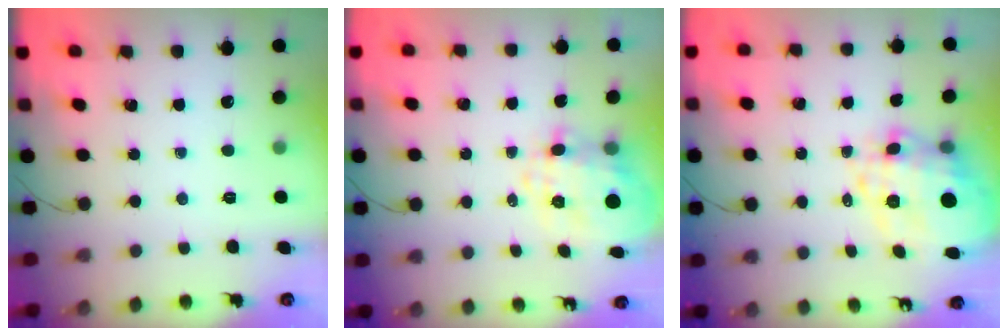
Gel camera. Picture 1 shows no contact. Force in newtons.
{"total": 8.0, "press": 7.7, "slide": 2.1}
{"total": 12.8, "press": 12.1, "slide": 4.1}